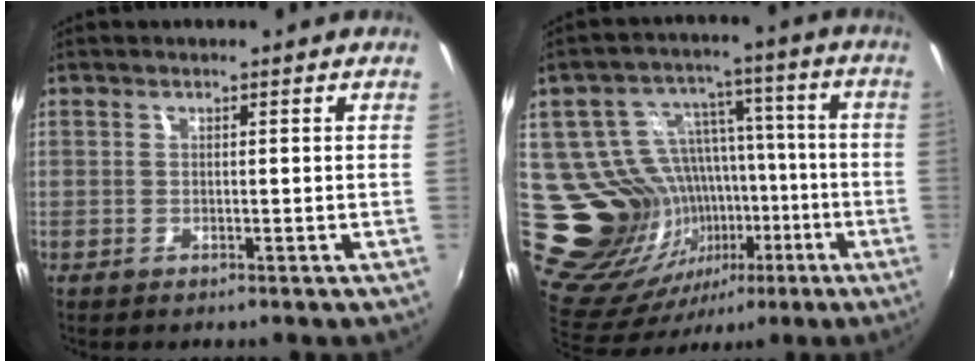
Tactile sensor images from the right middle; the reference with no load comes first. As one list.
[{"total": 18.7, "force": [-3.4, 16.0, 9.1], "torque": [-0.201, 0.028, -0.015]}]